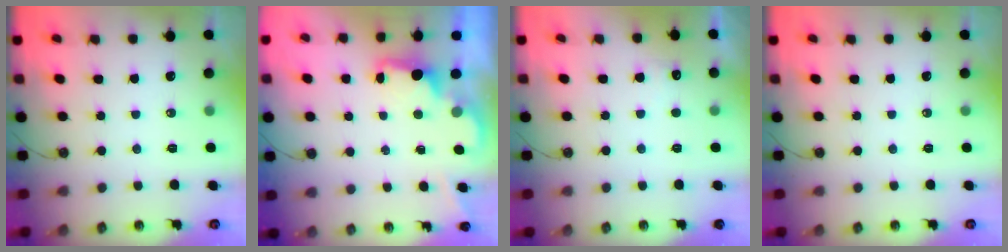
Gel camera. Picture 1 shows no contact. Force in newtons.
{"total": 1.5, "press": 1.4, "slide": 0.7}
{"total": 5.1, "press": 4.9, "slide": 1.3}
{"total": 0.0}